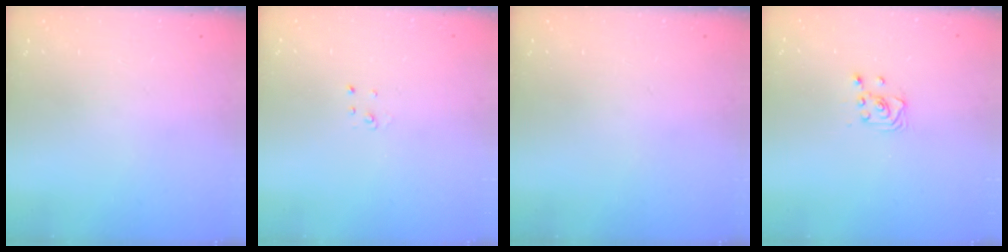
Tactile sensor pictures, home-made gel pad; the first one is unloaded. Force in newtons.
{"total": 2.0, "press": 2.0, "slide": 0.2}
{"total": 0.0}
{"total": 2.6, "press": 2.6, "slide": 0.2}